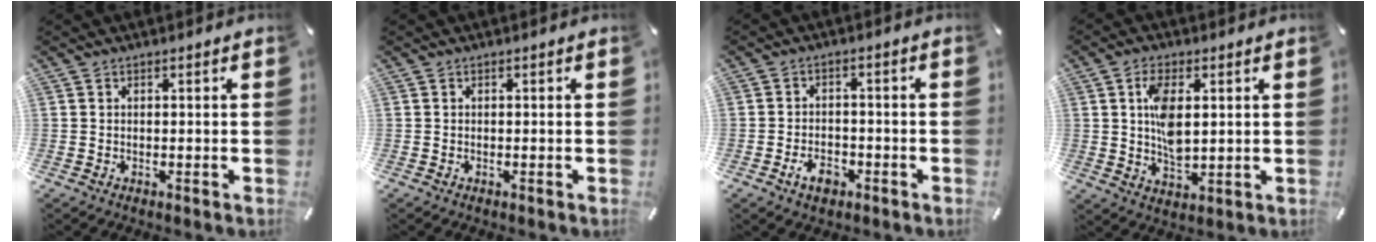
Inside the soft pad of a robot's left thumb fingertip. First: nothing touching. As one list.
[{"total": 0.0}, {"total": 5.4, "force": [-2.8, 3.5, 3.0], "torque": [-0.067, 0.010, -0.055]}, {"total": 8.3, "force": [1.7, 4.4, 6.8], "torque": [-0.129, -0.005, 0.023]}]